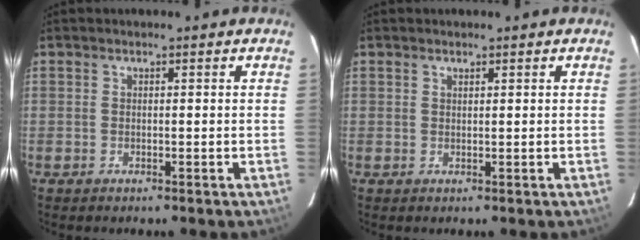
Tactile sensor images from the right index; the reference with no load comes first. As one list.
[{"total": 0.6, "force": [0.5, 0.3, 0.1], "torque": [-0.001, -0.002, 0.011]}]